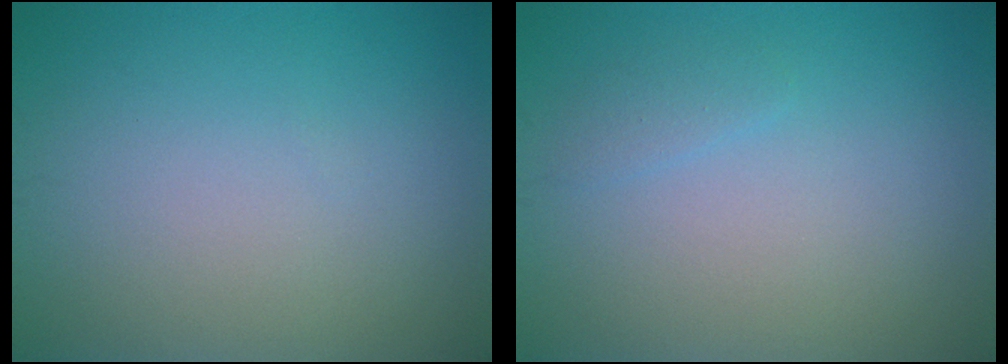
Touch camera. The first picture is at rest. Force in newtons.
{"total": 0.9, "press": 0.9, "slide": 0.1}